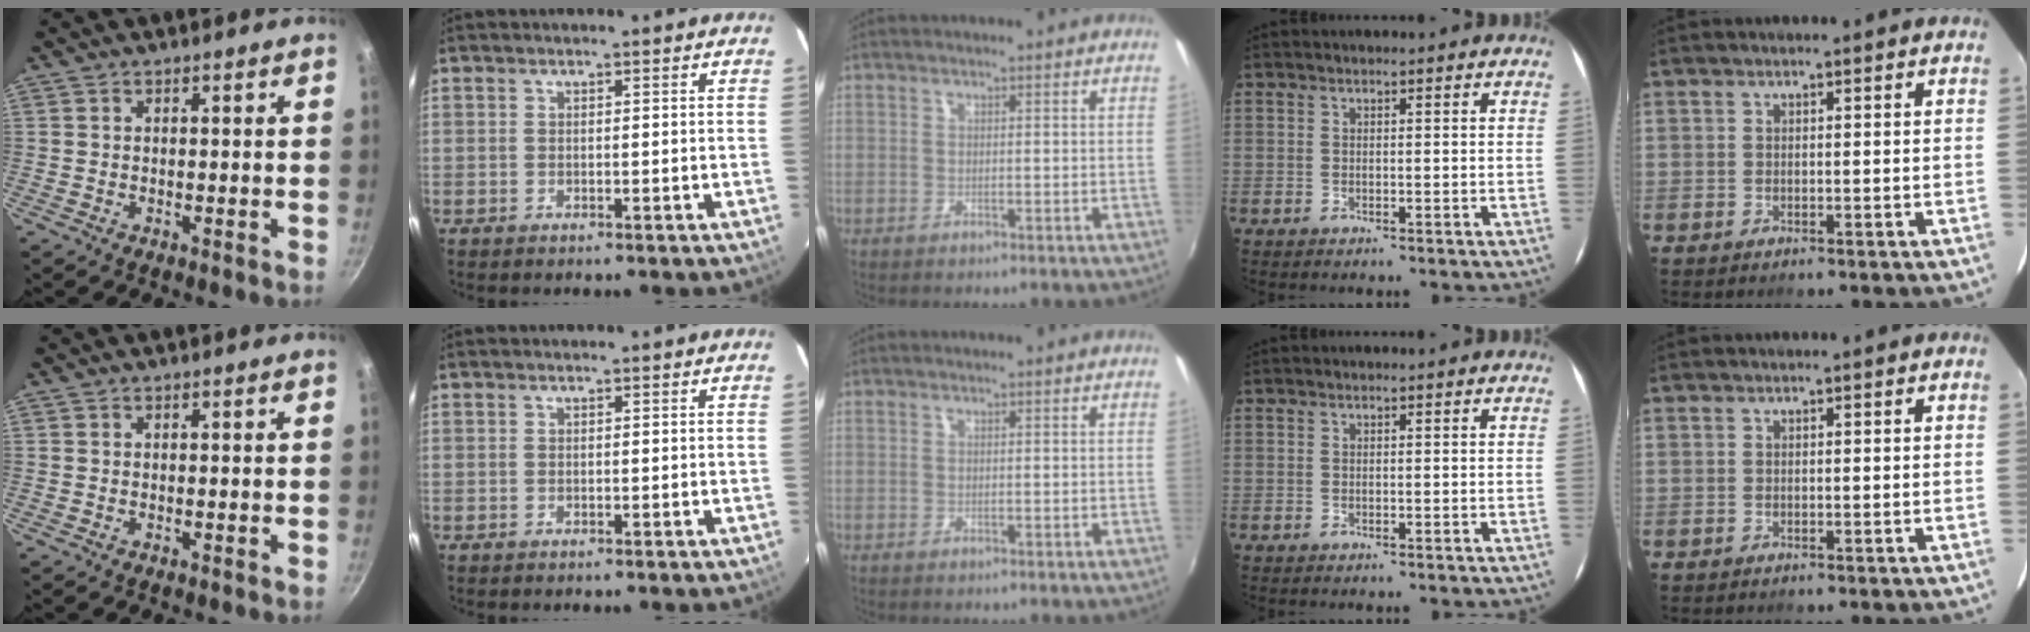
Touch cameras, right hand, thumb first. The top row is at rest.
{}